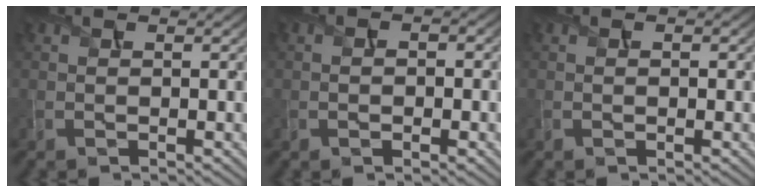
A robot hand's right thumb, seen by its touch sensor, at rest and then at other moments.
{"total": 2.4, "force": [-0.4, 1.5, 1.8], "torque": [-0.009, -0.004, -0.011]}
{"total": 0.8, "force": [-0.1, 0.4, 0.7], "torque": [-0.011, -0.003, 0.000]}